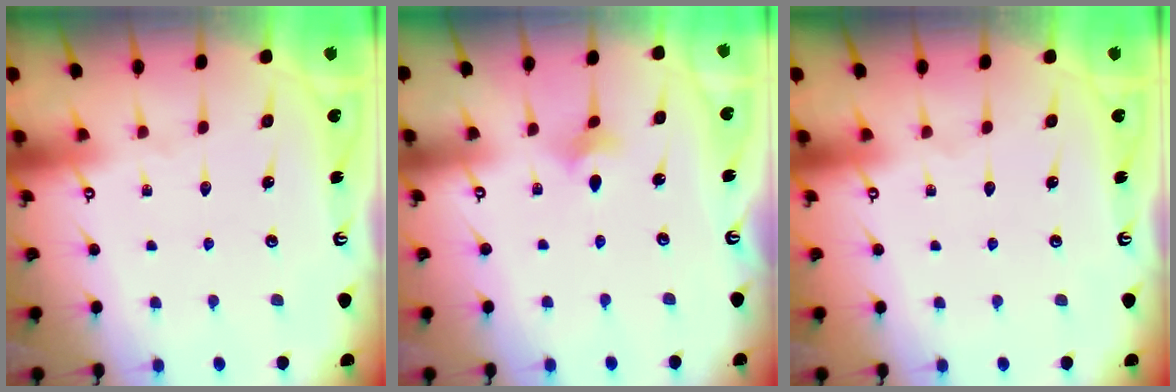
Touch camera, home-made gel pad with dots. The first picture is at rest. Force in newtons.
{"total": 2.1, "press": 2.0, "slide": 0.5}
{"total": 0.0}